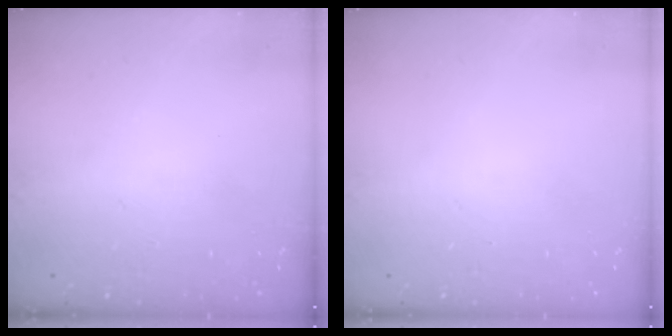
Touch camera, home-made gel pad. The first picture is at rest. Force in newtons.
{"total": 0.0}